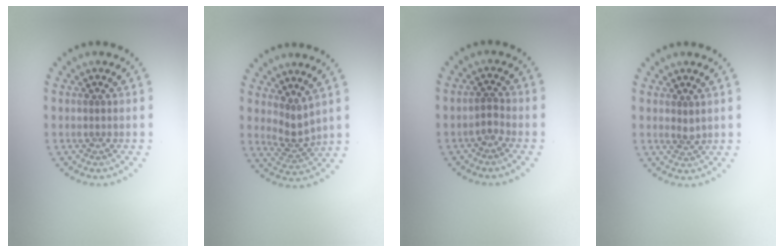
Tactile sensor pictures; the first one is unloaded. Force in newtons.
{"total": 2.1, "press": 1.5, "slide": 1.5}
{"total": 1.0, "press": 0.9, "slide": 0.6}
{"total": 0.9, "press": 0.7, "slide": 0.6}